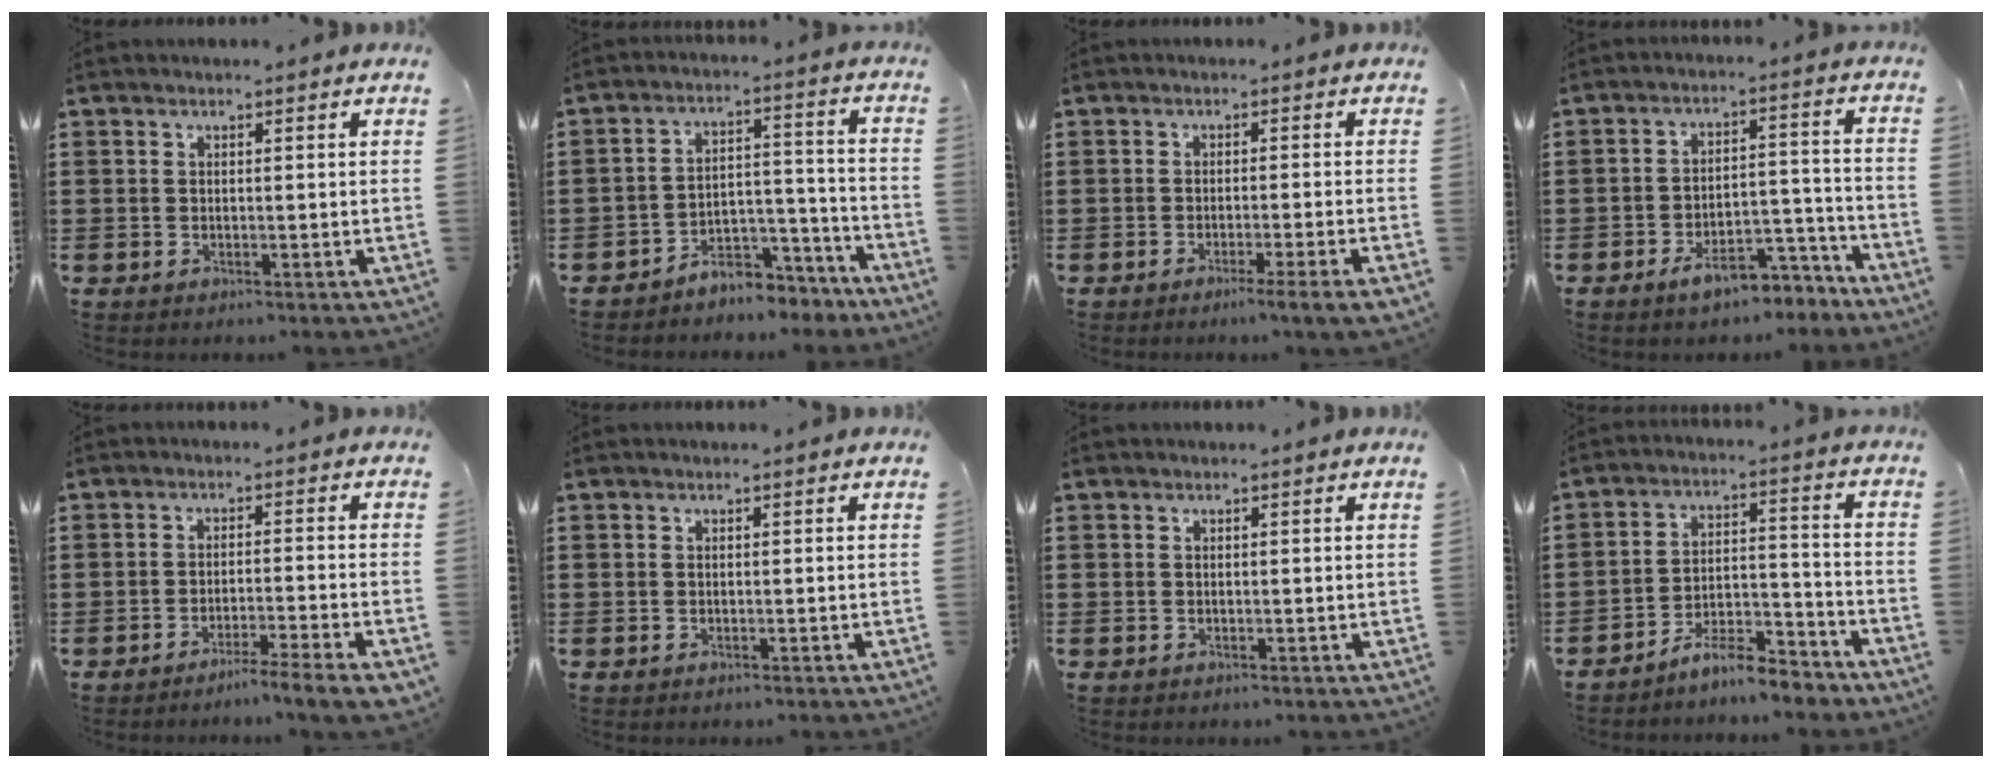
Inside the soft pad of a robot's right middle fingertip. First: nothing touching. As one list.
[{"total": 5.4, "force": [-5.1, 1.6, 0.7], "torque": [-0.014, 0.019, -0.101]}, {"total": 3.0, "force": [-2.1, -0.7, 2.0], "torque": [-0.030, -0.013, -0.037]}, {"total": 6.8, "force": [-5.7, 1.8, 3.2], "torque": [-0.044, 0.017, -0.103]}, {"total": 4.0, "force": [-3.4, -0.7, 2.0], "torque": [-0.031, -0.012, -0.064]}, {"total": 0.0}, {"total": 0.0}, {"total": 7.3, "force": [-6.9, 1.0, 2.2], "torque": [-0.036, 0.016, -0.131]}]